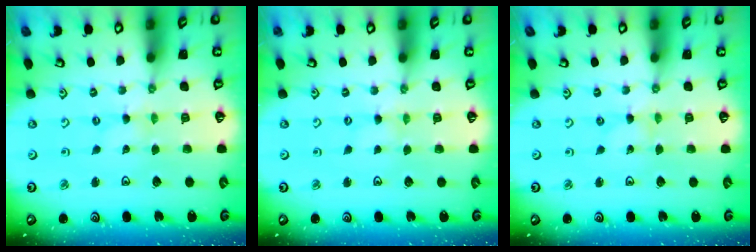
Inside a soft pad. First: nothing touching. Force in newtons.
{"total": 1.1, "press": 1.1, "slide": 0.2}
{"total": 0.0}